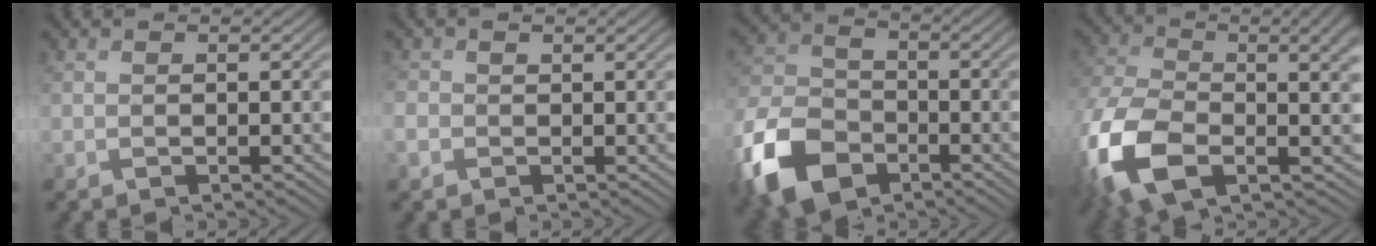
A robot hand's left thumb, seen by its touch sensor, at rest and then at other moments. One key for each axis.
{"total": 1.6, "fx": -0.2, "fy": 1.5, "fz": 0.6, "tx": -0.025, "ty": -0.001, "tz": -0.009}
{"total": 13.4, "fx": -7.0, "fy": 8.5, "fz": 7.7, "tx": -0.206, "ty": -0.031, "tz": -0.145}
{"total": 16.8, "fx": -3.6, "fy": 9.4, "fz": 13.5, "tx": -0.321, "ty": -0.062, "tz": -0.014}